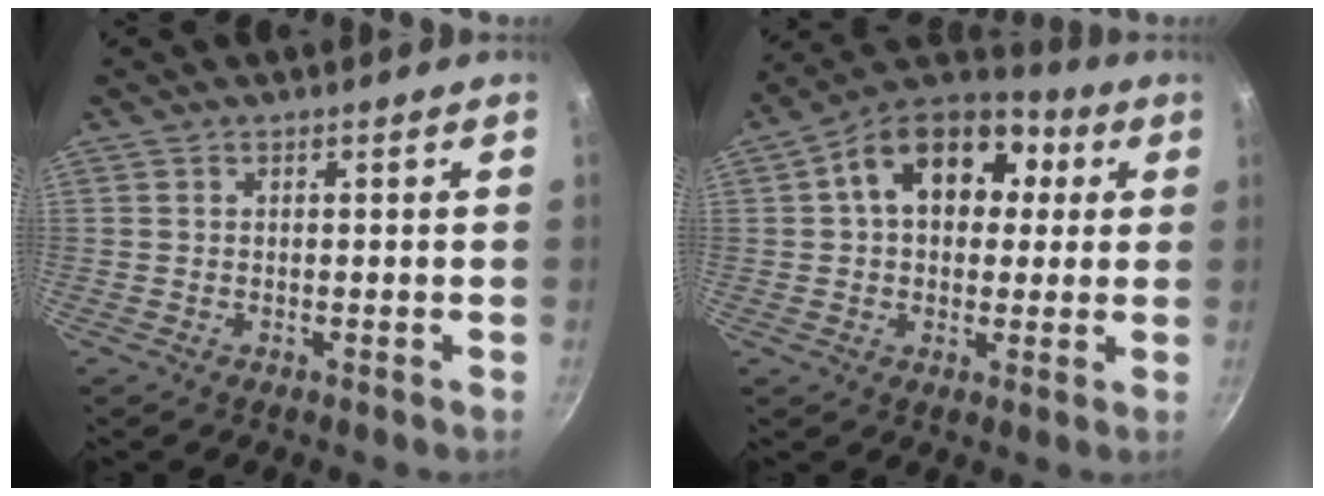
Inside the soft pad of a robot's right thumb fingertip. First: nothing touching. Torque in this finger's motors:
{"motor_torque": [0.54, 3.31, 1.28, -0.11, 0.13]}